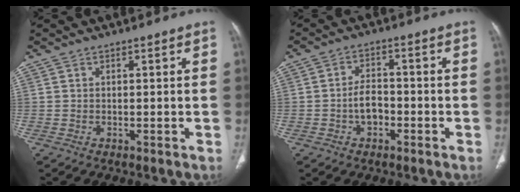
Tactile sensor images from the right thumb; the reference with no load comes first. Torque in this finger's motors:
{"motor_torque": [0.85, 0.59, 0.60, -0.33, 0.12]}